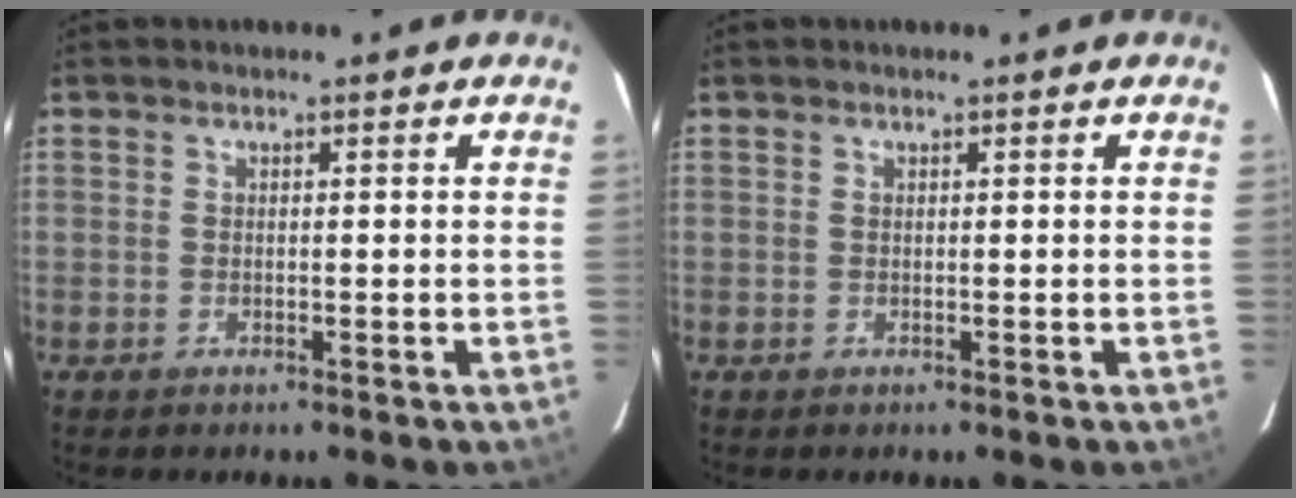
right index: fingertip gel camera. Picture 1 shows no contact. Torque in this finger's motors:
{"motor_torque": [-0.09, -0.03, 0.12, 0.01]}